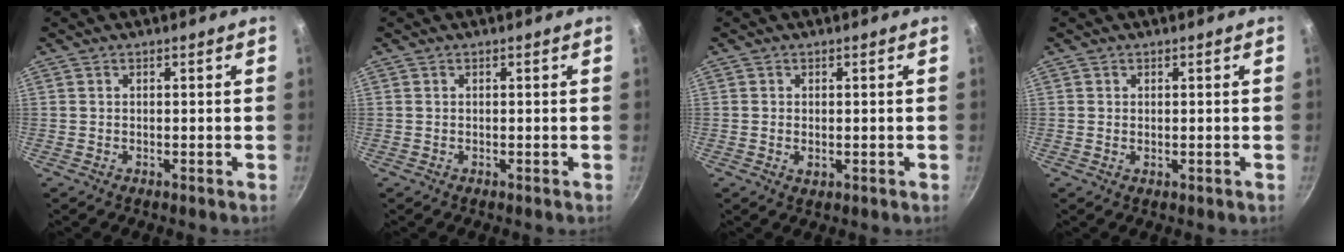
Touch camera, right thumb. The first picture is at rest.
{"total": 0.0}
{"total": 1.7, "force": [-0.1, 1.2, 1.2], "torque": [-0.020, -0.003, -0.001]}
{"total": 0.5, "force": [0.2, 0.4, 0.3], "torque": [-0.003, -0.003, 0.002]}